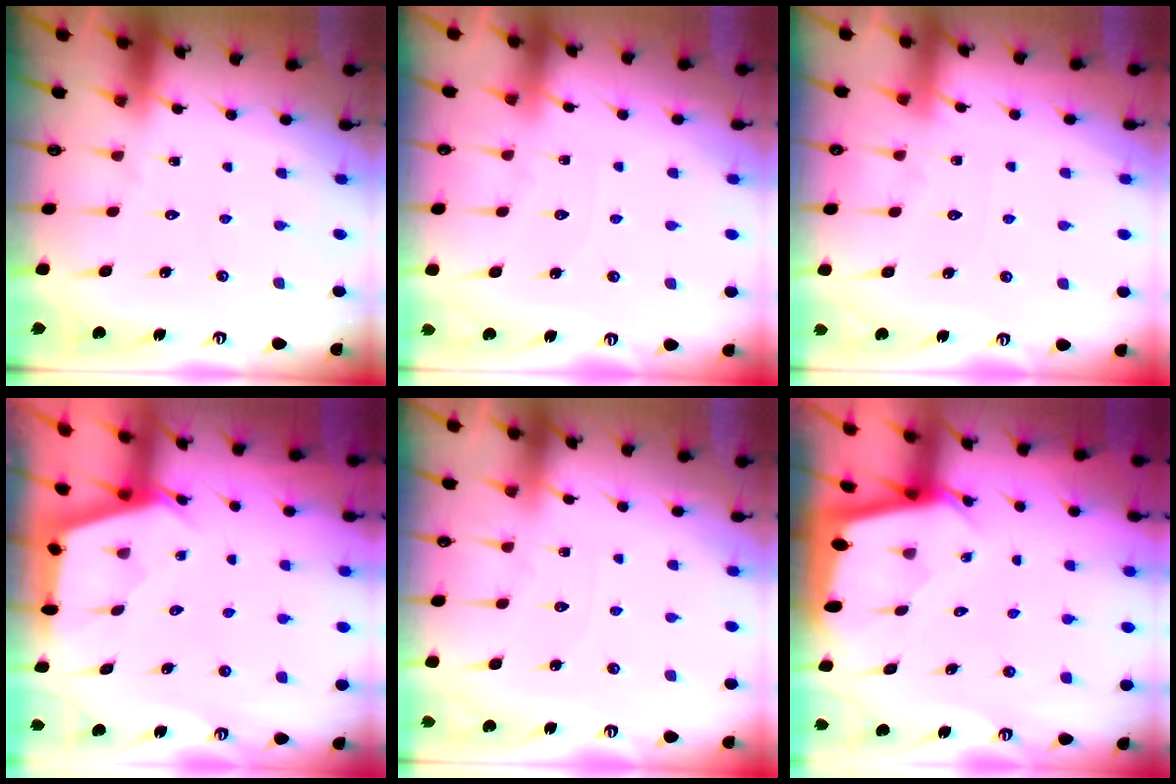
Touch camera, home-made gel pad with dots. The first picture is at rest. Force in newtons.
{"total": 3.2, "press": 3.1, "slide": 0.4}
{"total": 4.4, "press": 4.4, "slide": 0.6}
{"total": 2.7, "press": 2.7, "slide": 0.3}
{"total": 3.2, "press": 3.1, "slide": 0.4}
{"total": 2.3, "press": 2.3, "slide": 0.1}